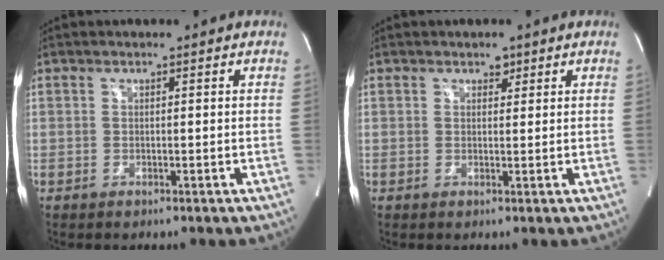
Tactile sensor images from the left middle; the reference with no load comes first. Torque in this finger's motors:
{"motor_torque": [-0.06, 0.00, -0.03, 0.00]}